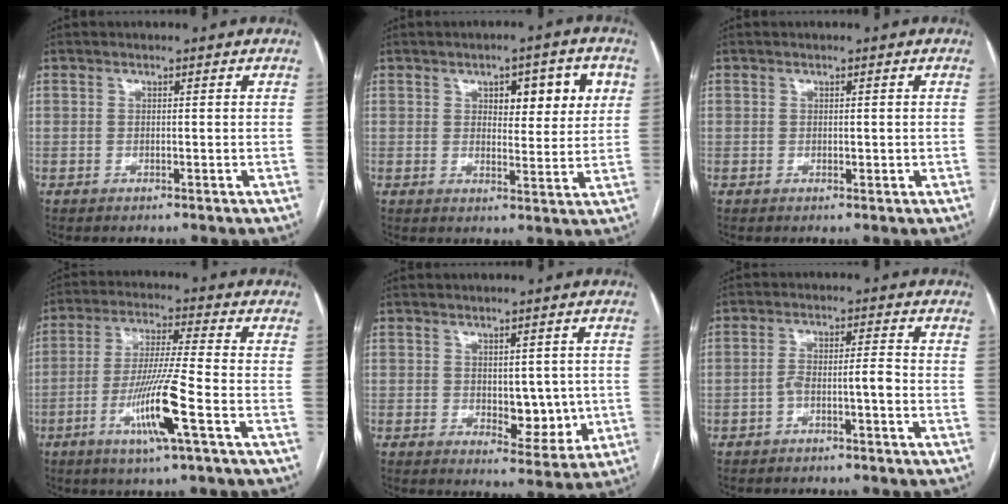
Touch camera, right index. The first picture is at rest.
{"total": 8.1, "force": [3.1, 3.2, 6.8], "torque": [-0.078, 0.010, 0.043]}
{"total": 0.7, "force": [-0.1, 0.5, 0.6], "torque": [-0.006, -0.001, 0.000]}
{"total": 11.0, "force": [-4.4, -0.8, 10.0], "torque": [-0.197, -0.014, -0.085]}
{"total": 6.3, "force": [-0.3, 3.4, 5.2], "torque": [-0.059, -0.003, 0.008]}
{"total": 3.7, "force": [-1.9, 0.3, 3.2], "torque": [-0.059, 0.020, -0.029]}